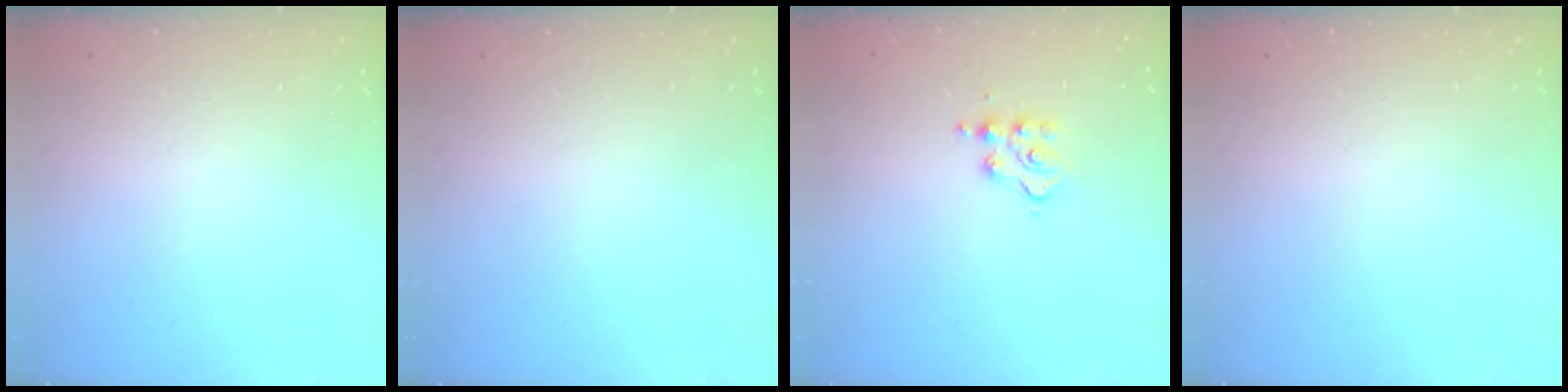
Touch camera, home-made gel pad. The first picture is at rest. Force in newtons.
{"total": 0.0}
{"total": 6.0, "press": 6.0, "slide": 0.4}
{"total": 0.0}